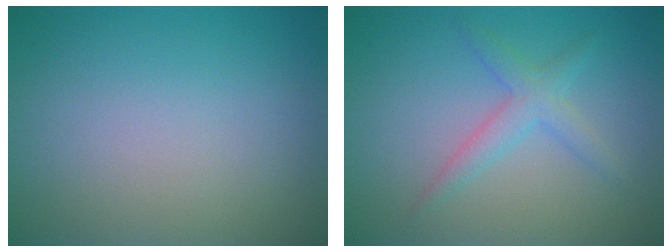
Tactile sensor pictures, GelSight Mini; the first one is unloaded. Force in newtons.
{"total": 2.3, "press": 2.3, "slide": 0.2}